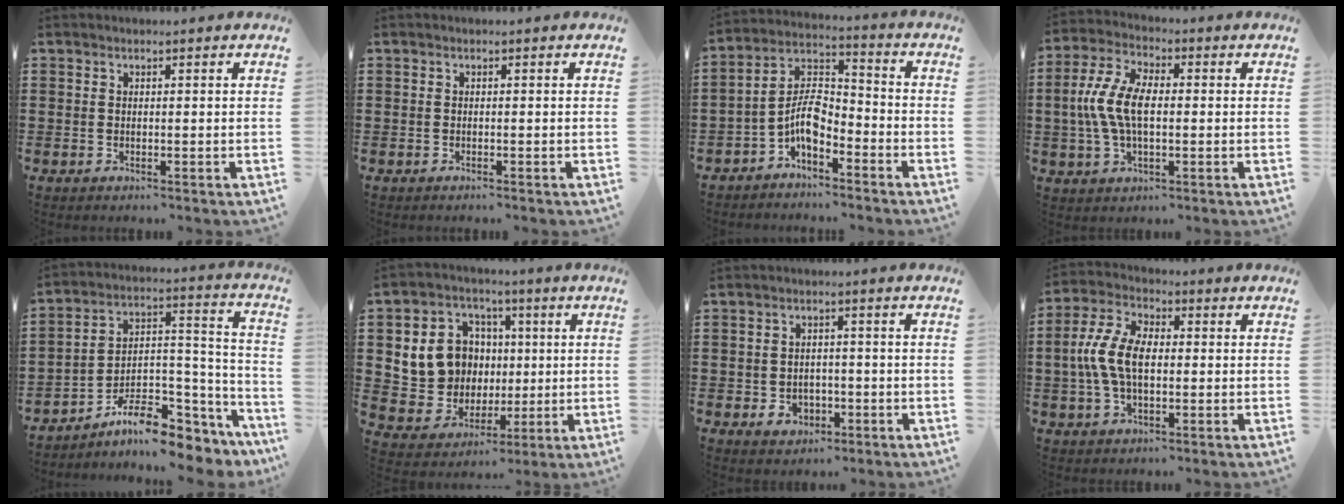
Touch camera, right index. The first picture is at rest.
{"total": 0.0}
{"total": 7.0, "force": [-3.8, 3.2, 5.0], "torque": [-0.119, -0.003, -0.081]}
{"total": 8.5, "force": [-0.4, 4.3, 7.3], "torque": [-0.175, 0.001, -0.017]}
{"total": 8.7, "force": [-6.9, 3.5, 3.9], "torque": [-0.068, 0.012, -0.126]}
{"total": 10.5, "force": [1.8, 9.7, 3.5], "torque": [-0.103, 0.002, 0.047]}
{"total": 3.0, "force": [-1.2, 2.5, 1.3], "torque": [-0.031, 0.003, -0.026]}
{"total": 8.2, "force": [-0.6, 4.5, 6.8], "torque": [-0.167, 0.001, -0.020]}